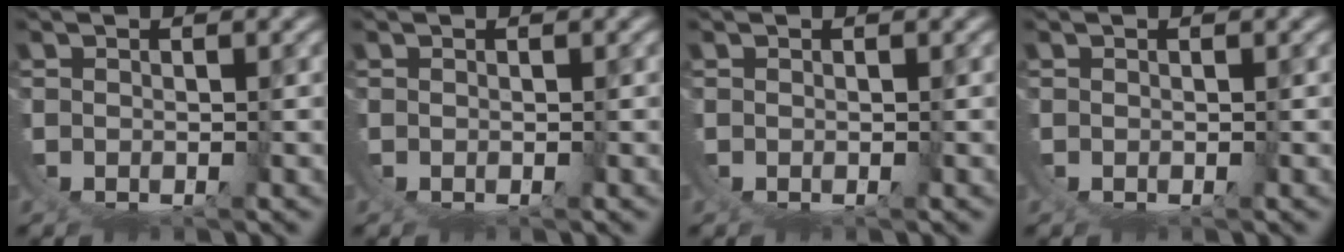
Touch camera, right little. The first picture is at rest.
{"total": 0.0}
{"total": 0.0}
{"total": 0.0}